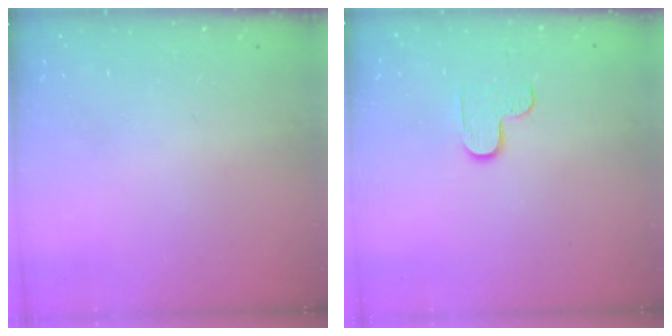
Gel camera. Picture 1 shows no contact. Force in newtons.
{"total": 5.1, "press": 5.1, "slide": 0.5}